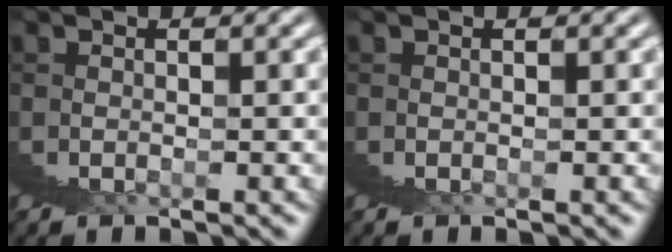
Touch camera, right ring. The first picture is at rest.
{"total": 0.0}